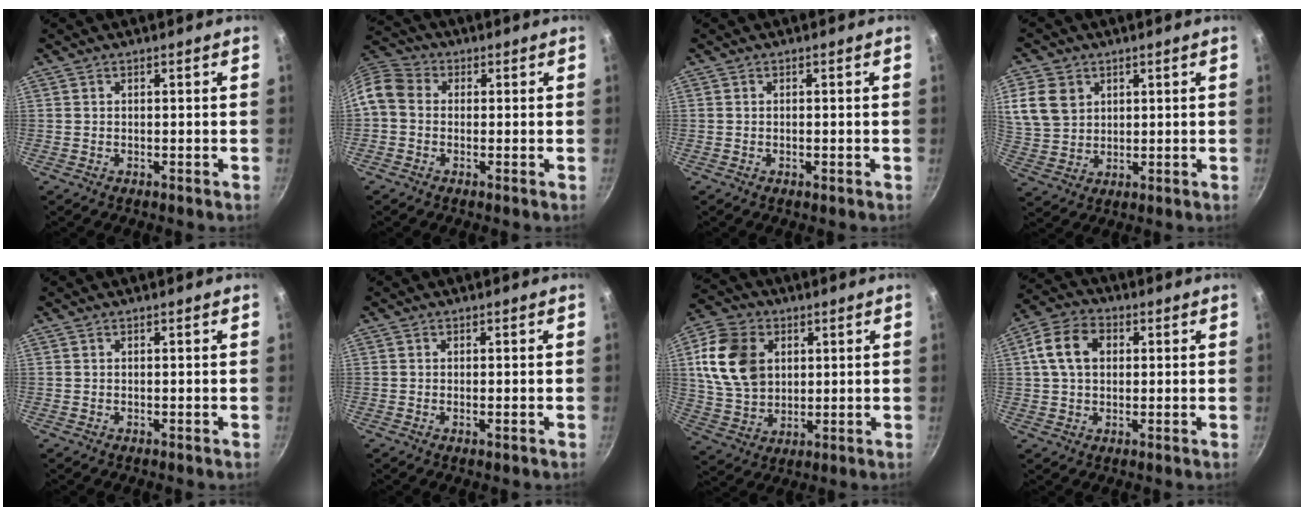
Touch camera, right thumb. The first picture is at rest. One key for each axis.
{"total": 7.2, "fx": -0.7, "fy": 5.8, "fz": 4.2, "tx": -0.086, "ty": 0.028, "tz": -0.033}
{"total": 0.8, "fx": -0.2, "fy": 0.3, "fz": 0.7, "tx": -0.013, "ty": 0.001, "tz": -0.004}
{"total": 9.0, "fx": 3.0, "fy": 7.1, "fz": 4.6, "tx": -0.066, "ty": -0.009, "tz": 0.068}
{"total": 0.0}
{"total": 0.9, "fx": -0.3, "fy": 0.1, "fz": 0.8, "tx": -0.019, "ty": 0.000, "tz": -0.006}
{"total": 14.7, "fx": 3.5, "fy": 11.0, "fz": 9.2, "tx": -0.156, "ty": -0.007, "tz": 0.068}
{"total": 9.4, "fx": 1.9, "fy": 6.8, "fz": 6.2, "tx": -0.100, "ty": 0.015, "tz": 0.021}